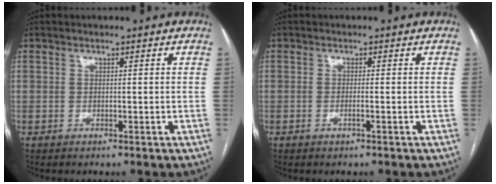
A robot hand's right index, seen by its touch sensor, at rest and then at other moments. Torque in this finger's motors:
{"motor_torque": [-0.61, 0.39, -0.03, 0.00]}